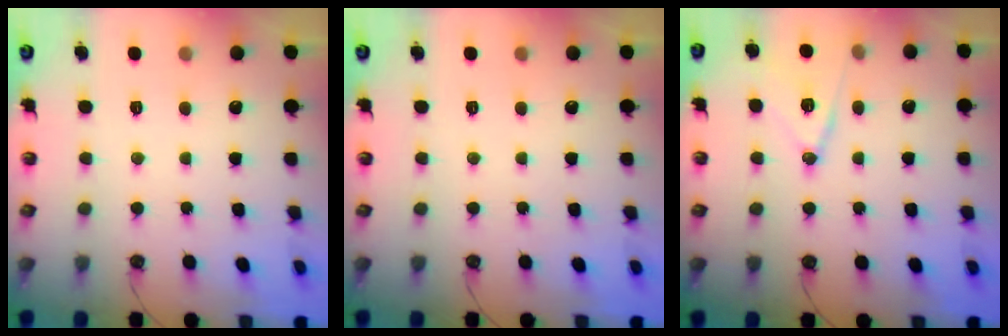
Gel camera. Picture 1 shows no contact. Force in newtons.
{"total": 0.0}
{"total": 12.5, "press": 12.0, "slide": 3.4}